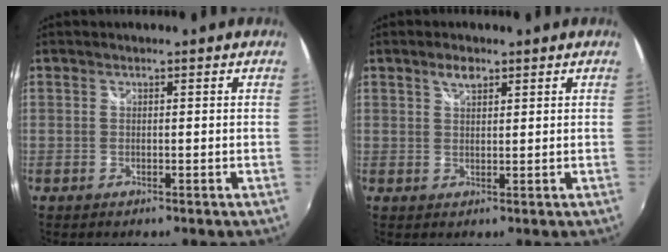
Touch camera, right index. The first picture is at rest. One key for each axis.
{"total": 2.5, "fx": 1.6, "fy": 1.2, "fz": 1.5, "tx": -0.024, "ty": 0.005, "tz": 0.029}